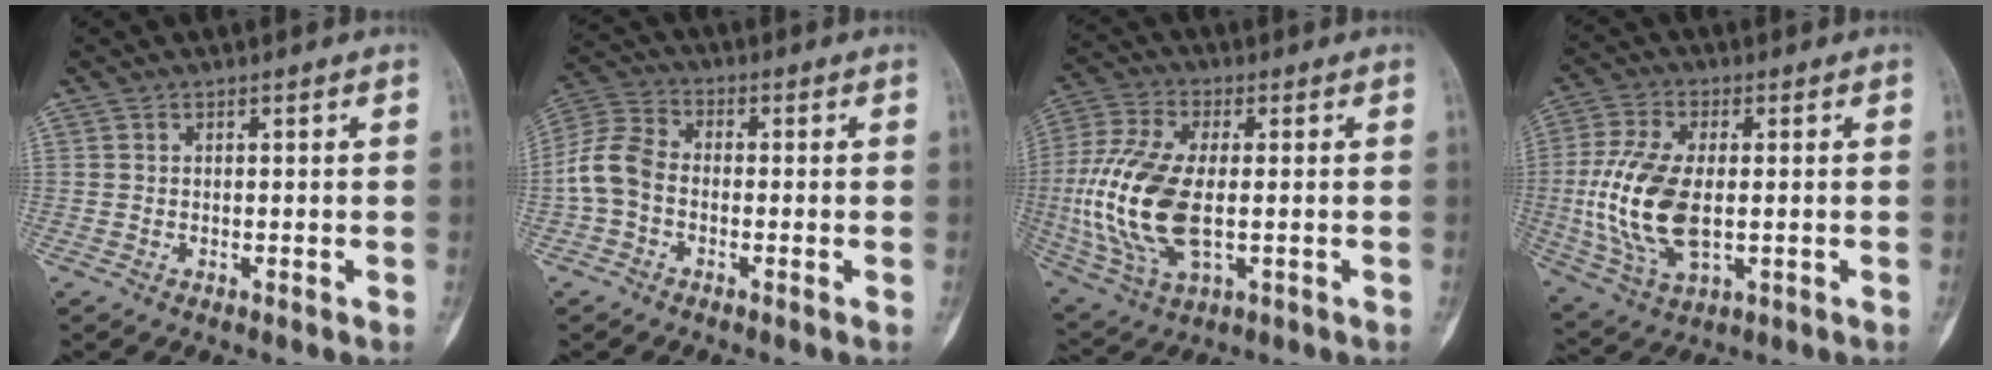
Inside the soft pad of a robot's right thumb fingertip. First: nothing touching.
{"total": 7.7, "force": [-1.6, 5.5, 5.1], "torque": [-0.104, 0.023, -0.046]}
{"total": 18.3, "force": [-1.4, 9.1, 15.8], "torque": [-0.359, -0.005, -0.018]}
{"total": 15.4, "force": [-0.7, 8.1, 13.1], "torque": [-0.285, -0.007, -0.008]}